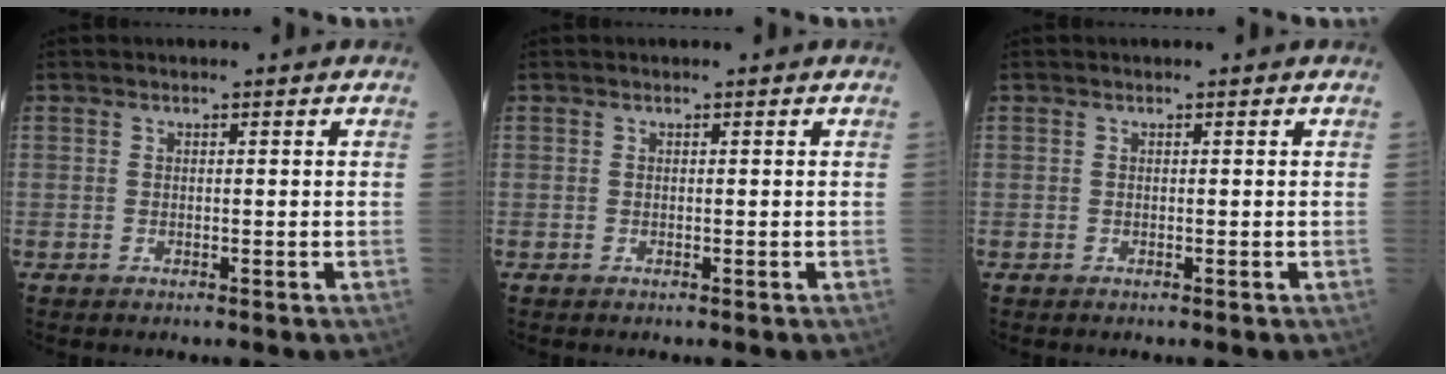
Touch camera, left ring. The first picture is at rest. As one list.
[{"total": 0.0}, {"total": 0.0}]